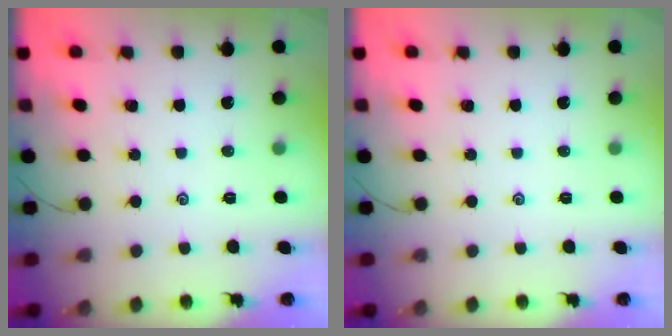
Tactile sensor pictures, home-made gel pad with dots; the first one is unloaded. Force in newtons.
{"total": 0.0}